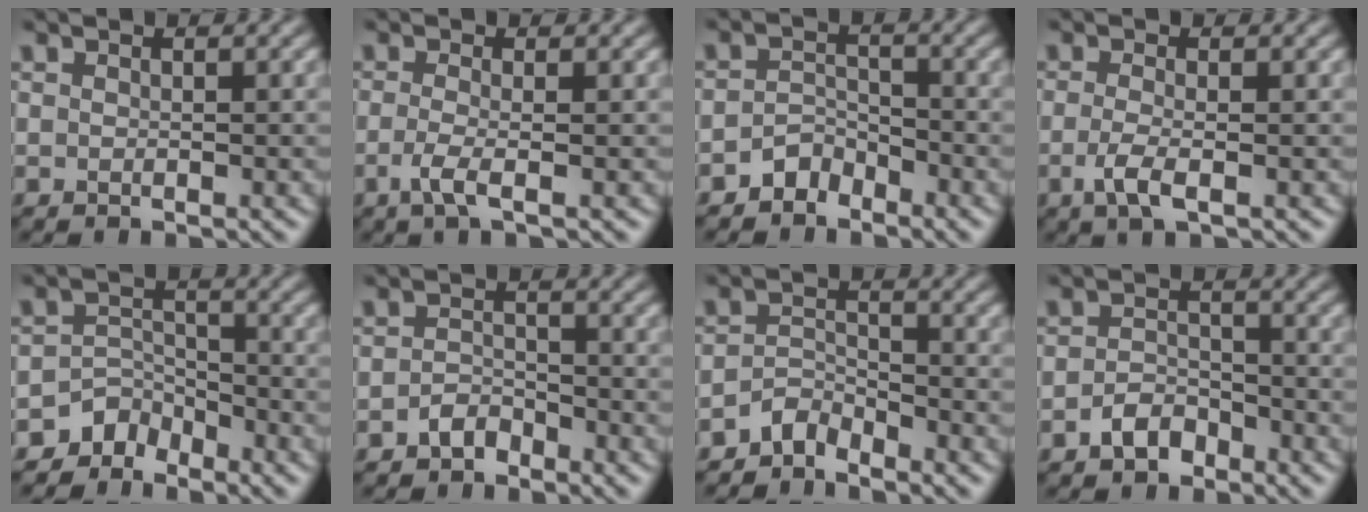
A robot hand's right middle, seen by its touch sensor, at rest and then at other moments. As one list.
[{"total": 2.4, "force": [-0.8, 0.6, 2.1], "torque": [-0.045, -0.005, -0.023]}, {"total": 2.3, "force": [-1.8, 1.3, 0.6], "torque": [-0.006, 0.012, -0.036]}, {"total": 2.5, "force": [-0.9, 0.7, 2.2], "torque": [-0.051, -0.006, -0.021]}, {"total": 3.2, "force": [-2.8, 1.7, 0.2], "torque": [0.008, 0.005, -0.058]}, {"total": 1.9, "force": [-1.4, 1.1, 0.7], "torque": [-0.012, 0.008, -0.030]}, {"total": 2.5, "force": [-2.2, 0.9, 0.7], "torque": [-0.011, 0.011, -0.048]}, {"total": 2.6, "force": [-1.7, 1.5, 1.1], "torque": [-0.019, 0.008, -0.035]}]